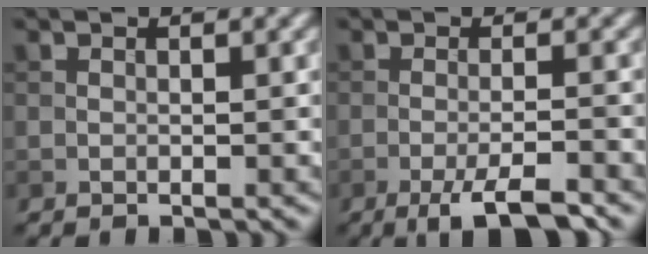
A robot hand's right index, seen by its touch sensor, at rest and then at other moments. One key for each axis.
{"total": 4.7, "fx": -2.8, "fy": 0.9, "fz": 3.7, "tx": -0.060, "ty": -0.001, "tz": -0.050}